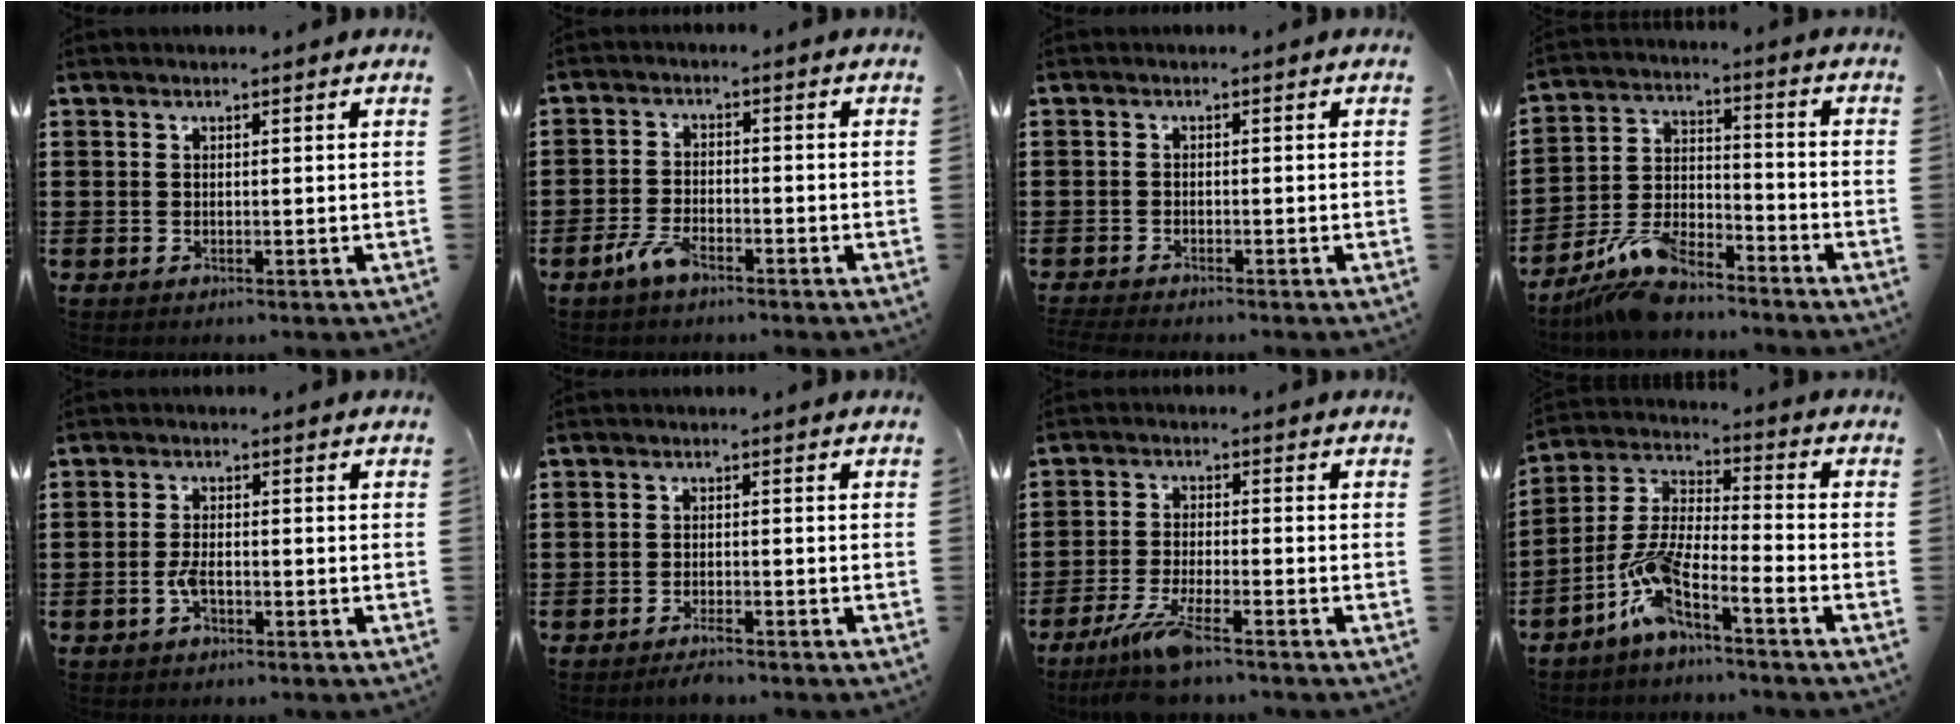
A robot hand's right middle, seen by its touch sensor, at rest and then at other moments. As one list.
[{"total": 3.9, "force": [-2.9, 1.4, 2.2], "torque": [-0.059, 0.000, -0.060]}, {"total": 1.4, "force": [-1.4, -0.1, 0.2], "torque": [-0.008, -0.003, -0.027]}, {"total": 9.4, "force": [-8.2, 2.7, 3.7], "torque": [-0.079, 0.017, -0.158]}, {"total": 3.0, "force": [-1.4, 1.1, 2.5], "torque": [-0.061, -0.005, -0.027]}, {"total": 2.0, "force": [-1.9, 0.2, 0.6], "torque": [-0.016, -0.001, -0.037]}, {"total": 6.9, "force": [-5.2, 0.8, 4.5], "torque": [-0.111, -0.023, -0.100]}, {"total": 7.8, "force": [-6.0, 0.4, 4.9], "torque": [-0.123, -0.029, -0.125]}]